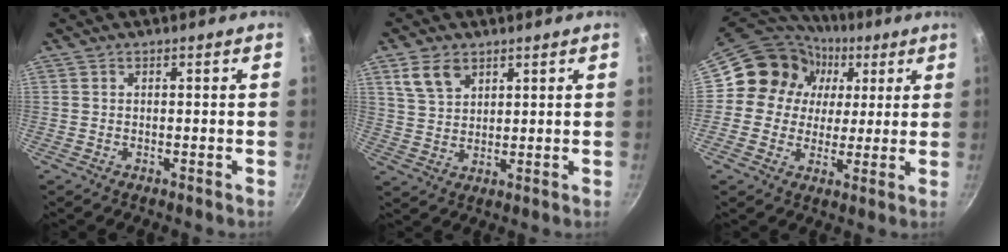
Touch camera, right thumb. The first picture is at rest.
{"total": 6.4, "force": [3.6, 4.1, 3.4], "torque": [-0.049, -0.011, 0.075]}
{"total": 14.2, "force": [3.8, 12.7, 5.2], "torque": [-0.063, 0.008, 0.047]}